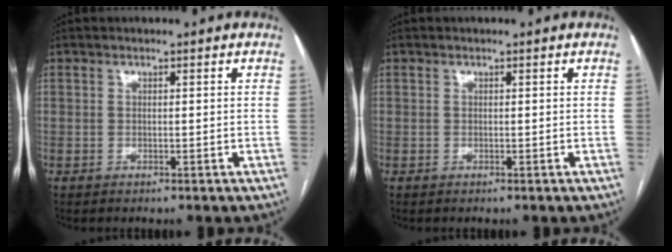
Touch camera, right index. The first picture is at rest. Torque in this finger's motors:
{"motor_torque": [0.00, 0.00, 0.00, 0.00]}